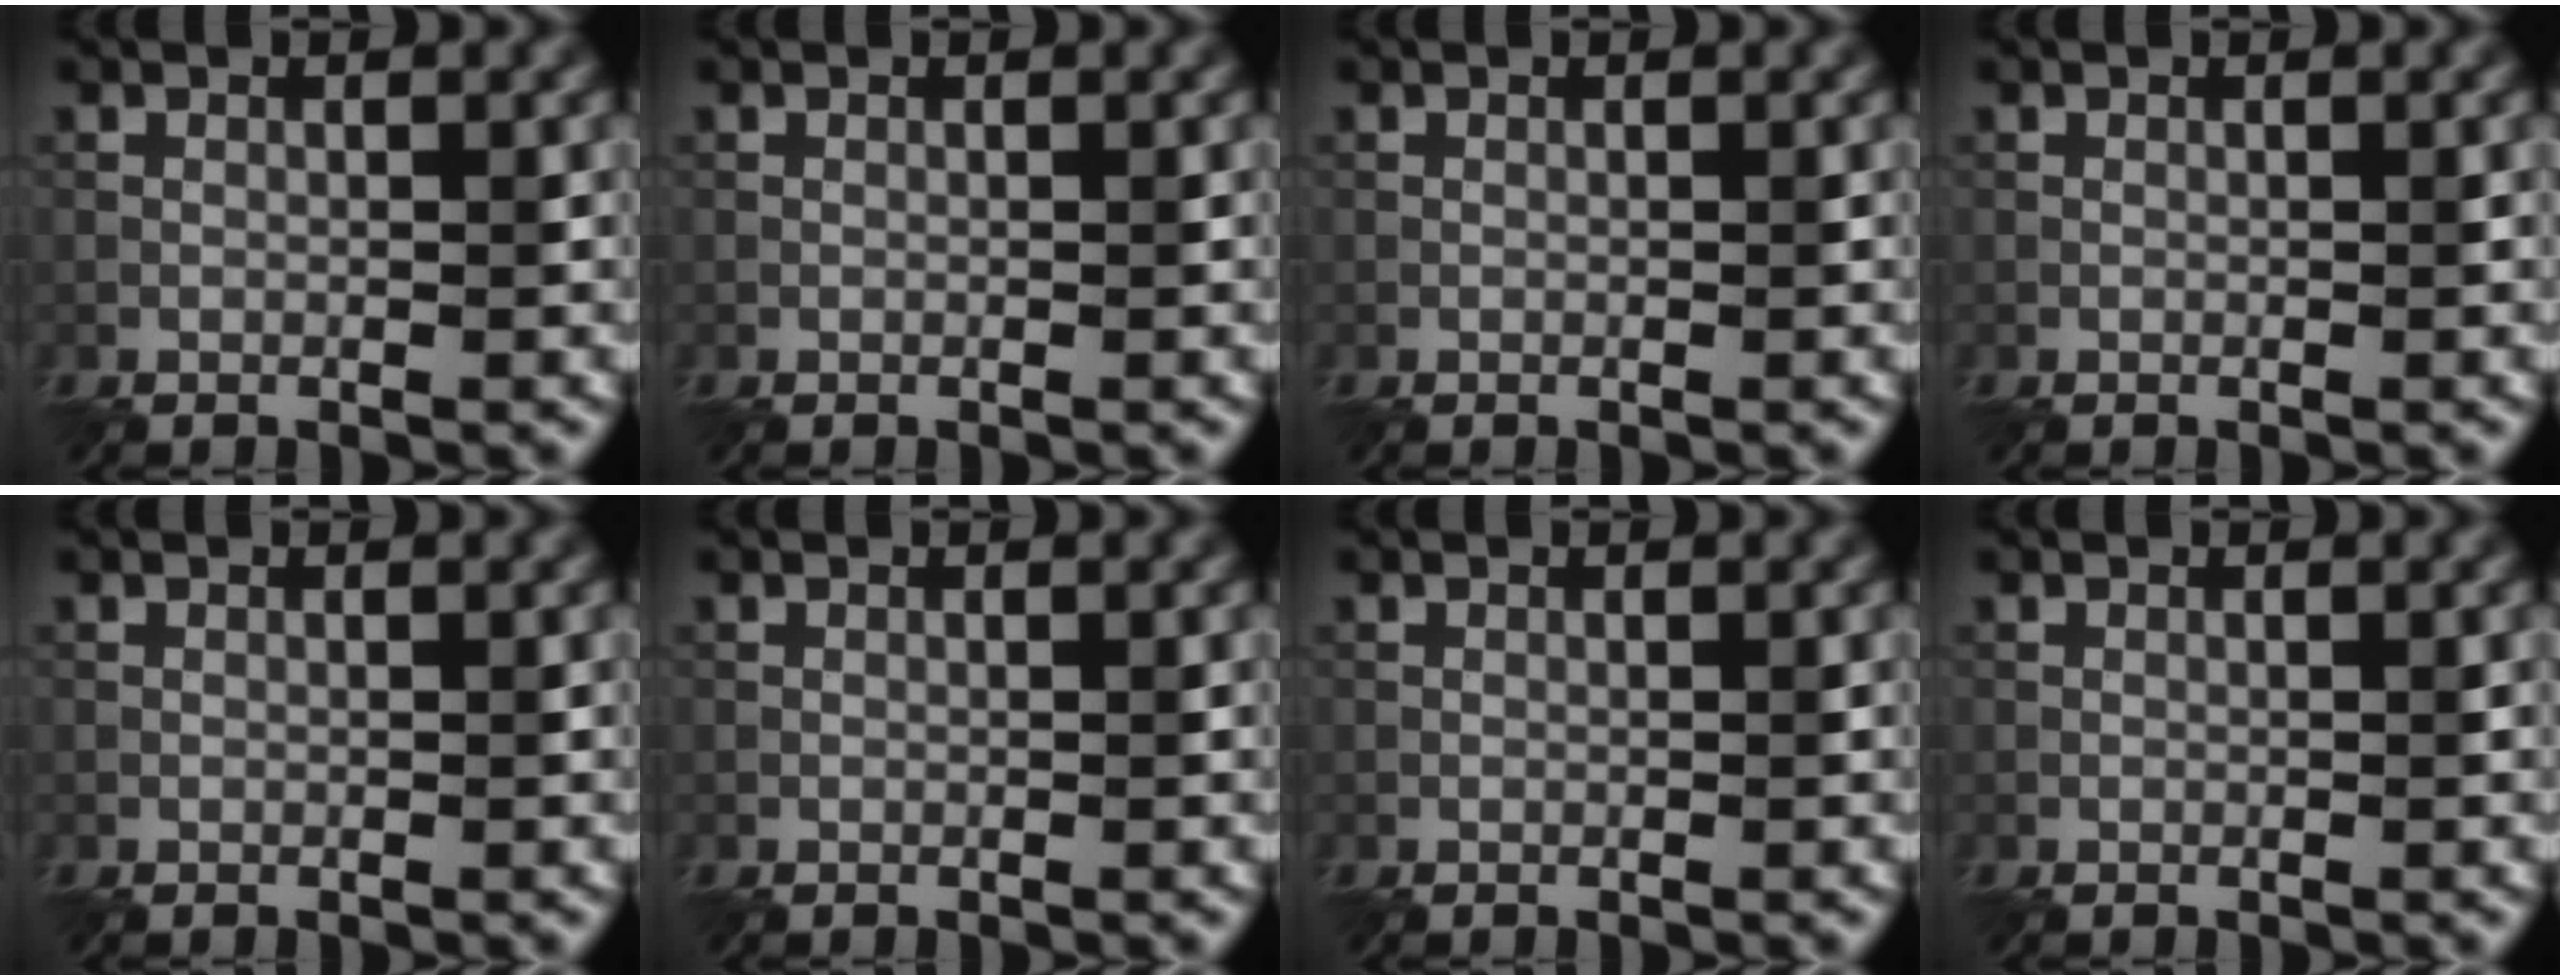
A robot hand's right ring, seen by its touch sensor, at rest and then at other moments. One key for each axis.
{"total": 0.0}
{"total": 0.0}
{"total": 0.0}
{"total": 0.0}
{"total": 0.0}
{"total": 0.0}
{"total": 0.0}